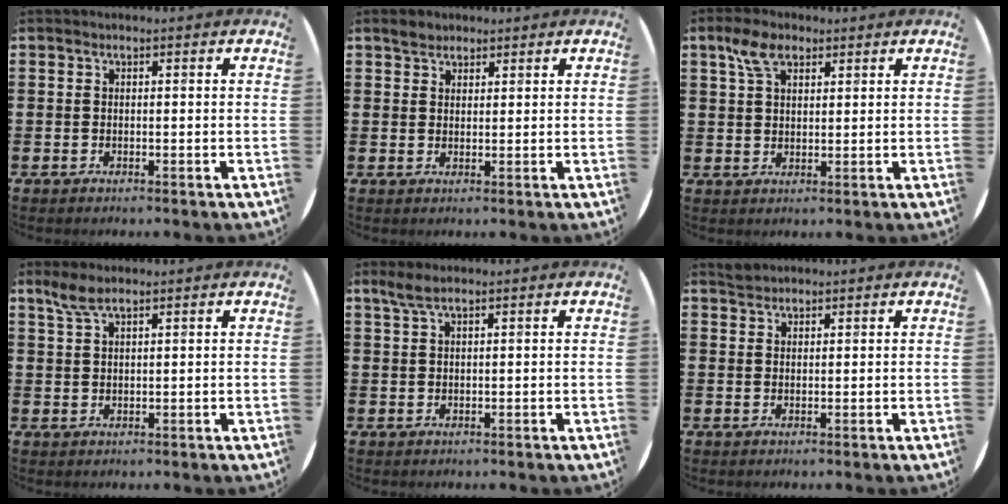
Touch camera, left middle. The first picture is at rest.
{"total": 2.0, "force": [1.8, 0.9, 0.2], "torque": [0.001, 0.000, 0.034]}
{"total": 4.8, "force": [3.0, 2.6, 2.8], "torque": [-0.055, 0.007, 0.054]}
{"total": 3.1, "force": [2.3, 0.8, 1.9], "torque": [-0.043, 0.003, 0.042]}
{"total": 2.0, "force": [1.5, 0.3, 1.4], "torque": [-0.030, 0.003, 0.026]}
{"total": 1.3, "force": [1.3, 0.3, 0.0], "torque": [0.006, -0.001, 0.024]}